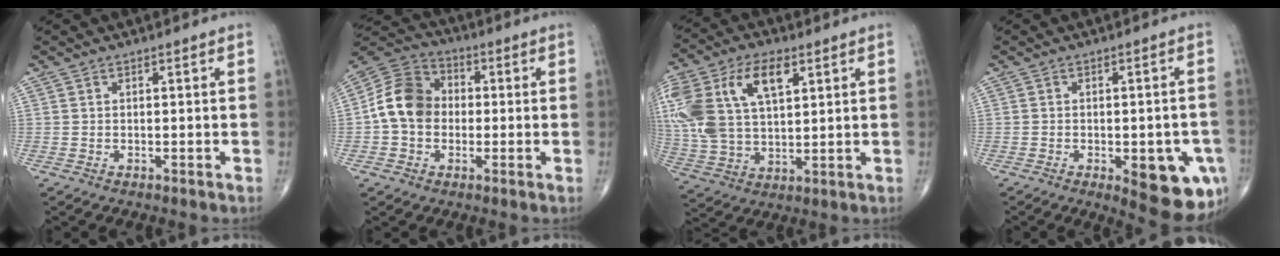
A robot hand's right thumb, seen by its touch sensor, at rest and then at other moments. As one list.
[{"total": 11.1, "force": [-0.4, 8.9, 6.6], "torque": [-0.109, 0.032, -0.021]}, {"total": 20.3, "force": [7.1, 11.3, 15.3], "torque": [-0.339, 0.010, 0.135]}, {"total": 12.7, "force": [-4.5, 5.1, 10.8], "torque": [-0.108, 0.005, -0.040]}]